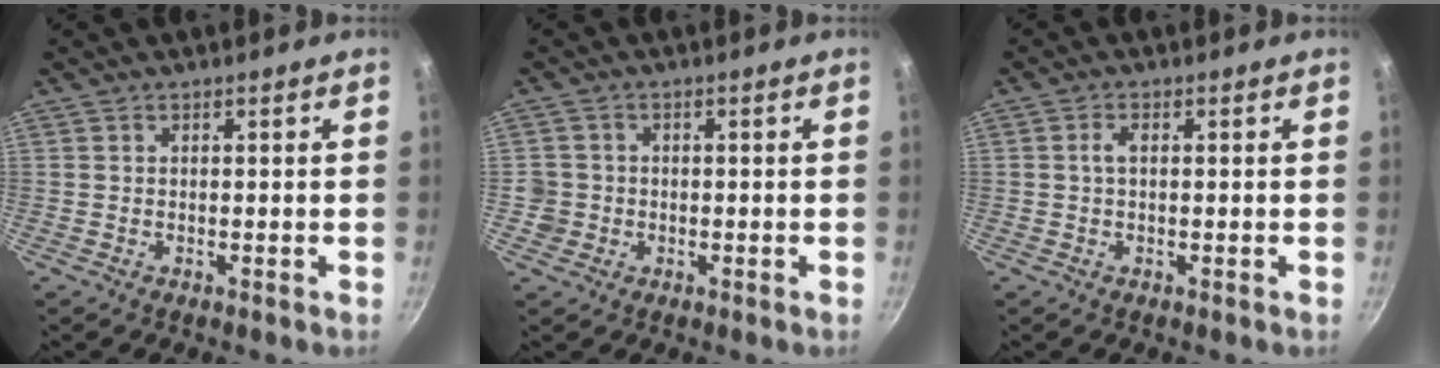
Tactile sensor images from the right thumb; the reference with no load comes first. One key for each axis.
{"total": 3.3, "fx": -0.6, "fy": 3.2, "fz": 0.6, "tx": 0.006, "ty": 0.016, "tz": -0.009}
{"total": 1.7, "fx": 0.1, "fy": 0.9, "fz": 1.5, "tx": -0.032, "ty": 0.006, "tz": 0.001}